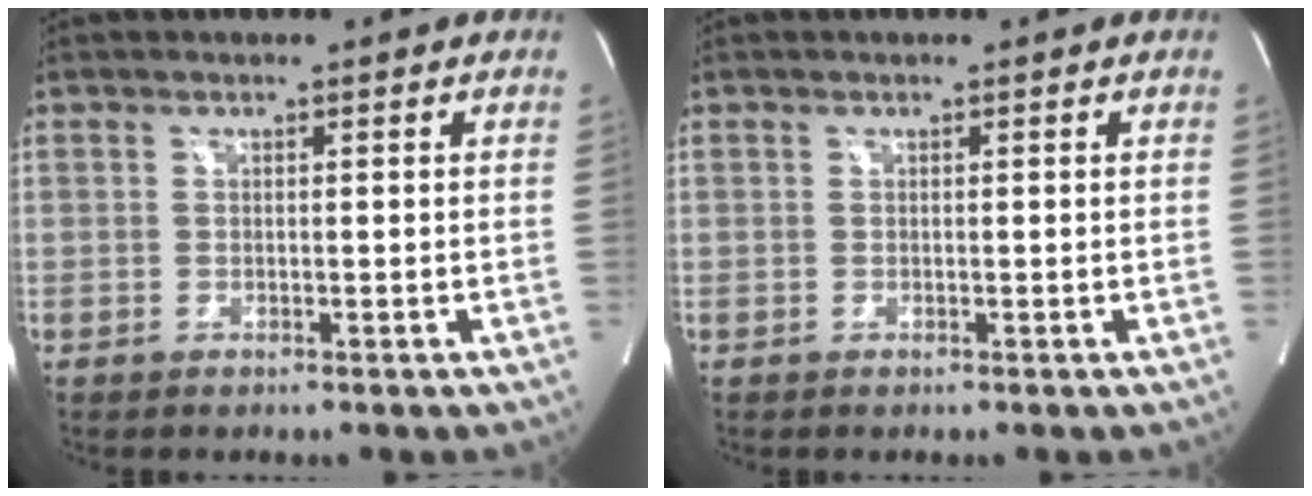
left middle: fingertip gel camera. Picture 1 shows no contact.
{"total": 0.0}